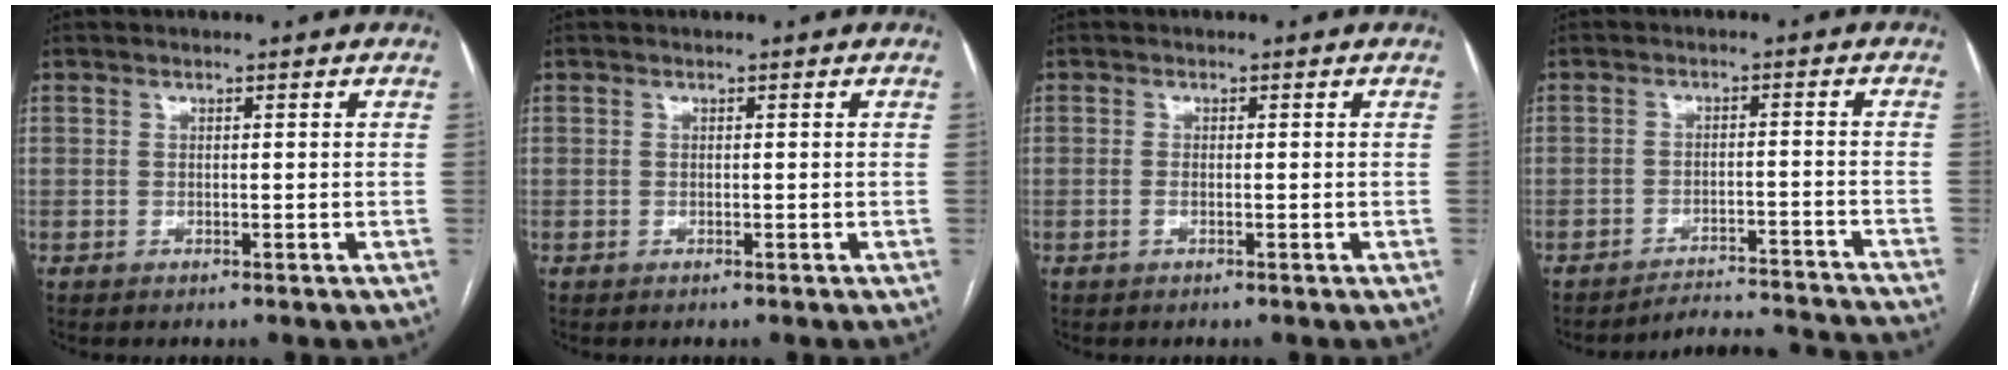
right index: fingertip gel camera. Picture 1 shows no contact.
{"total": 0.0}
{"total": 0.9, "force": [-0.4, 0.3, 0.7], "torque": [-0.016, 0.001, -0.007]}
{"total": 11.5, "force": [-11.4, -0.4, 0.9], "torque": [-0.003, 0.012, -0.153]}